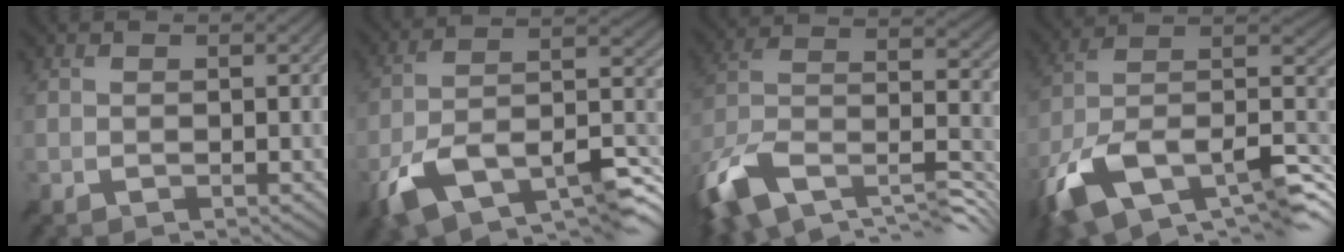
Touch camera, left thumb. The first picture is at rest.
{"total": 15.8, "force": [-8.7, 6.9, 11.2], "torque": [-0.223, -0.025, -0.151]}
{"total": 16.3, "force": [-8.4, 8.9, 10.8], "torque": [-0.275, -0.025, -0.126]}
{"total": 17.7, "force": [-7.5, 9.9, 12.7], "torque": [-0.279, -0.025, -0.119]}